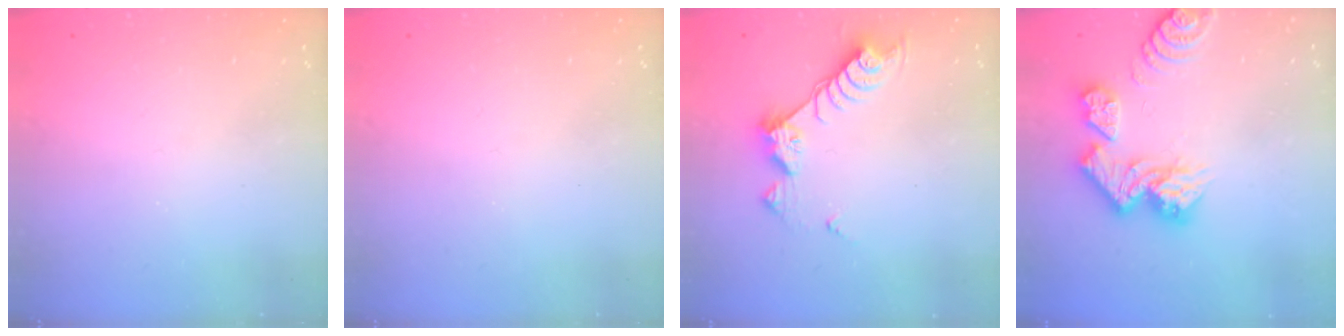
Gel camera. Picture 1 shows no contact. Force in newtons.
{"total": 0.0}
{"total": 9.2, "press": 9.2, "slide": 0.8}
{"total": 12.7, "press": 12.7, "slide": 1.4}